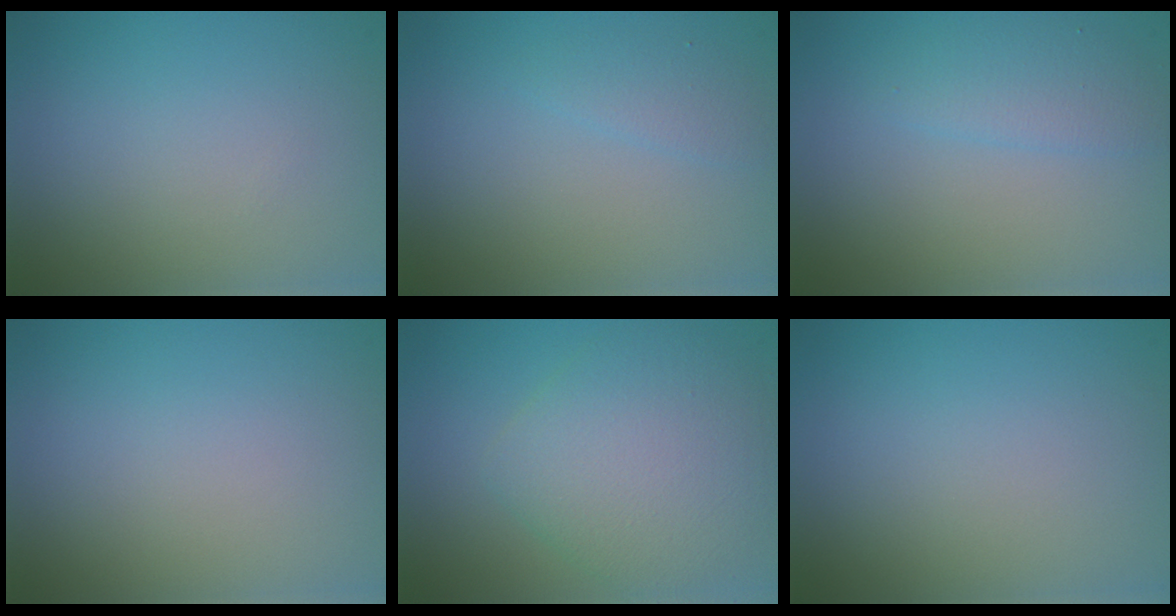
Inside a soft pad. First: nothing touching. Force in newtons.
{"total": 1.2, "press": 1.2, "slide": 0.1}
{"total": 2.0, "press": 2.0, "slide": 0.1}
{"total": 0.0}
{"total": 5.8, "press": 5.8, "slide": 0.2}
{"total": 0.0}